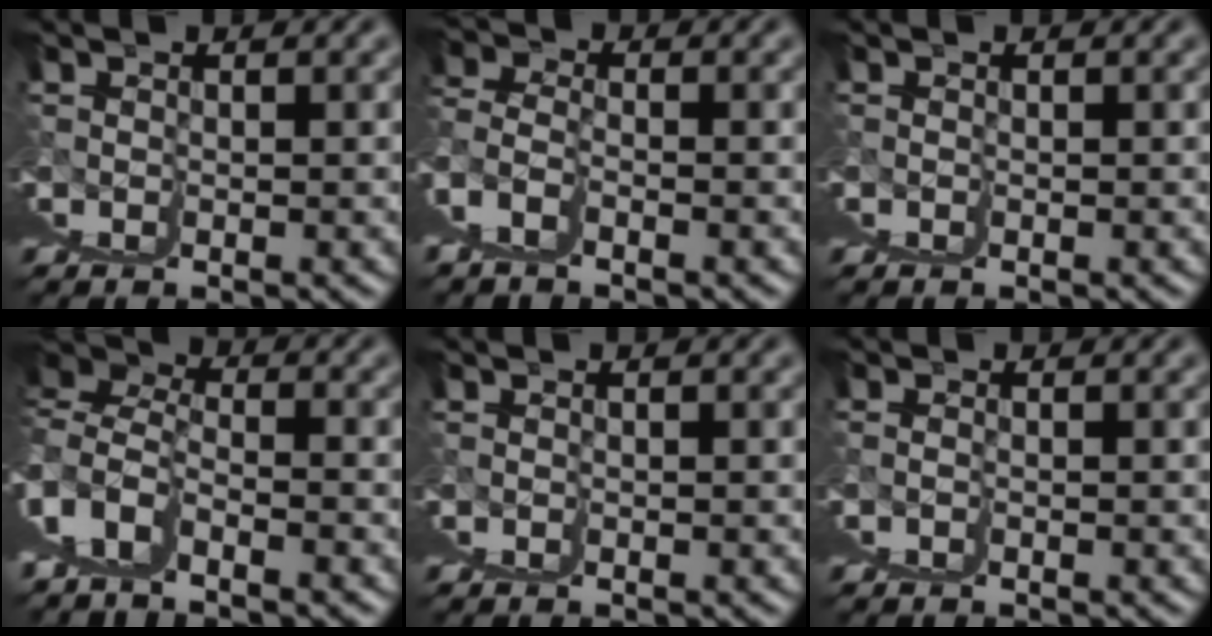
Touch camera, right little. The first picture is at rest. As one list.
[{"total": 3.0, "force": [2.5, -0.4, 1.7], "torque": [-0.019, 0.015, 0.037]}, {"total": 0.0}, {"total": 3.2, "force": [1.2, -2.3, 1.7], "torque": [-0.001, 0.026, 0.019]}, {"total": 0.5, "force": [-0.1, -0.5, -0.2], "torque": [0.004, 0.000, -0.001]}, {"total": 0.0}]